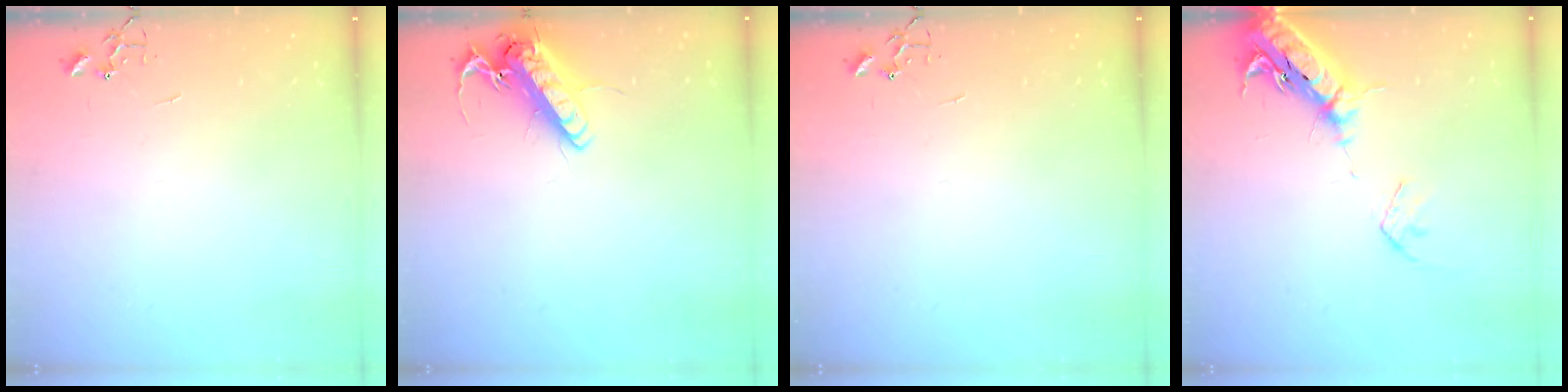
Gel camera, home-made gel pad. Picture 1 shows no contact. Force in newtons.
{"total": 14.1, "press": 13.9, "slide": 2.6}
{"total": 0.0}
{"total": 18.4, "press": 17.9, "slide": 4.4}